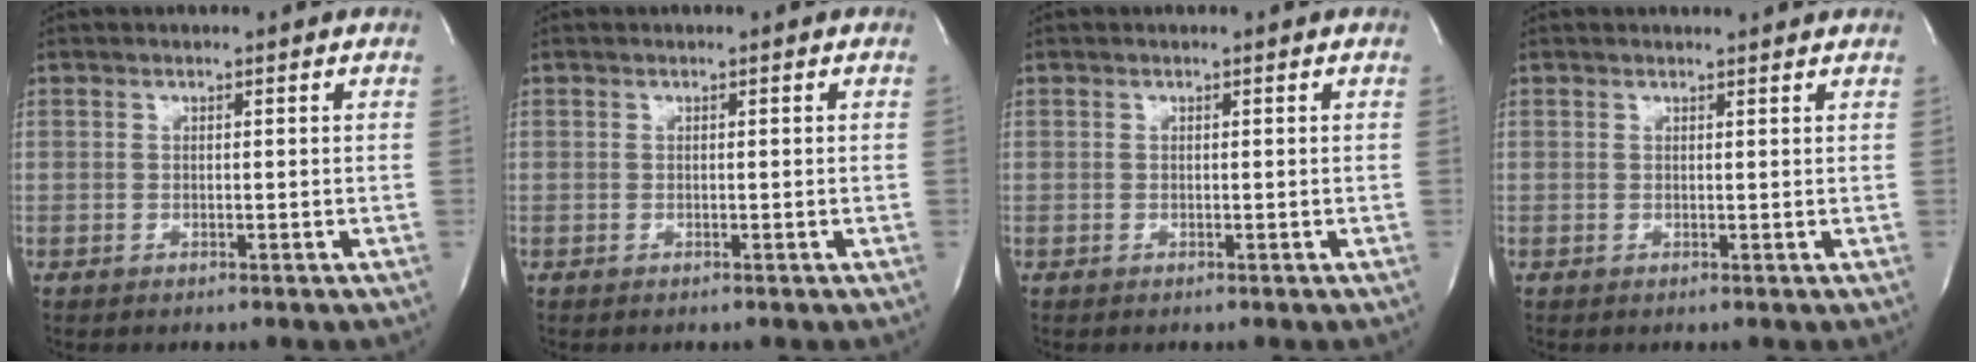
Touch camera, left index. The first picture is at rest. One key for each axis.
{"total": 0.0}
{"total": 0.0}
{"total": 2.6, "fx": 2.6, "fy": 0.1, "fz": 0.4, "tx": -0.011, "ty": 0.002, "tz": 0.025}